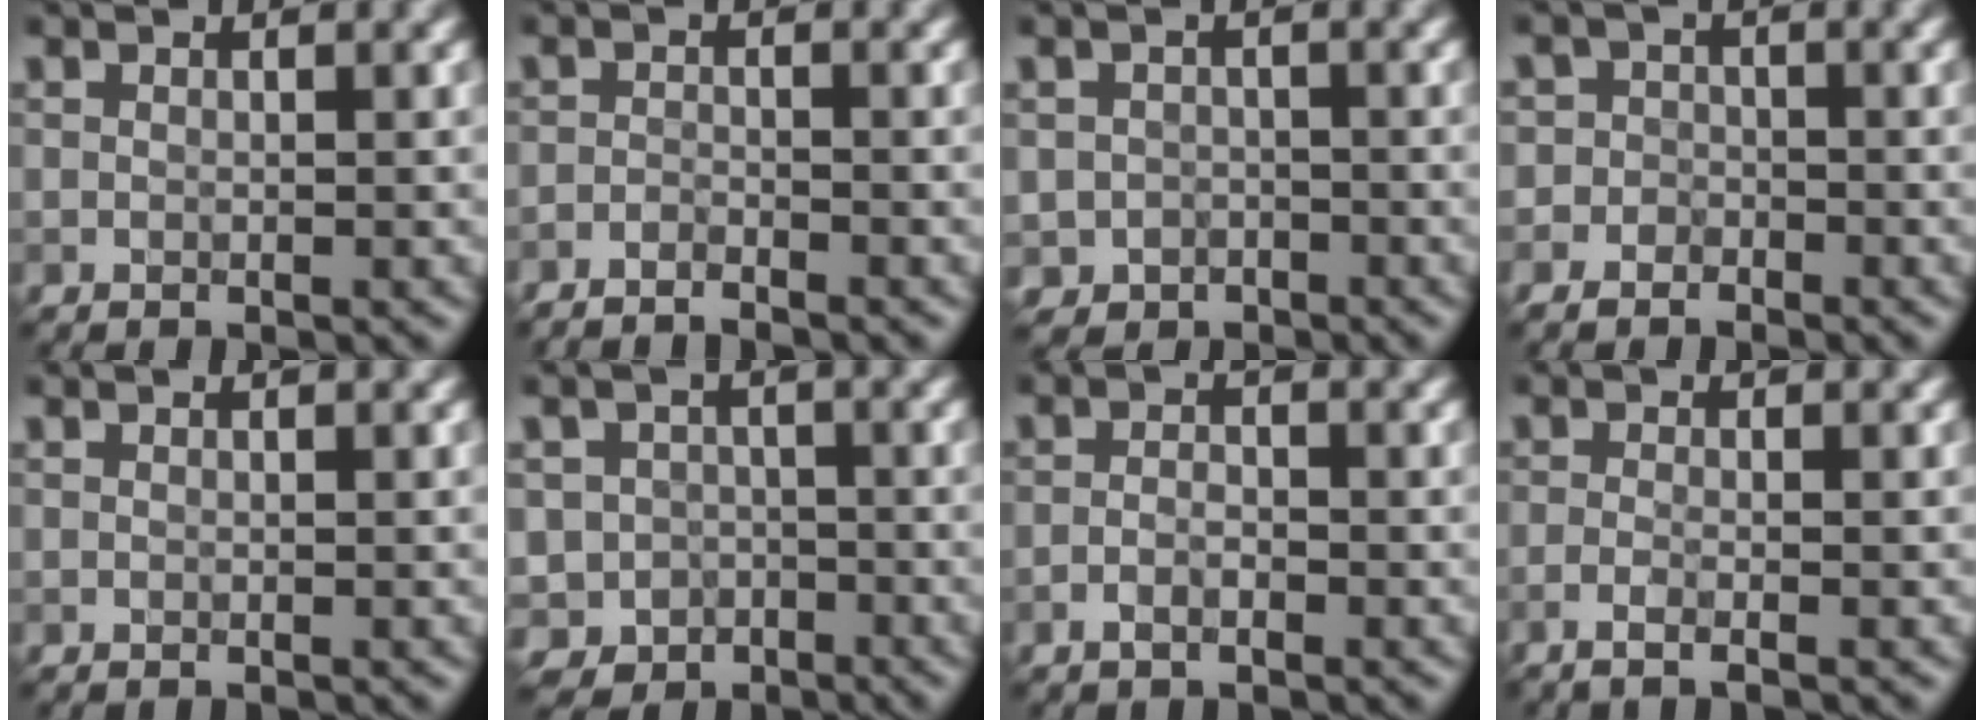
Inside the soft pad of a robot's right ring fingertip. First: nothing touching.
{"total": 1.7, "force": [-1.6, 0.1, 0.6], "torque": [-0.012, 0.000, -0.033]}
{"total": 1.9, "force": [-0.9, 1.7, 0.1], "torque": [0.009, -0.002, -0.017]}
{"total": 3.0, "force": [-1.8, 2.4, -0.2], "torque": [0.044, 0.011, -0.047]}
{"total": 0.0}
{"total": 4.3, "force": [-2.1, 3.7, 0.5], "torque": [0.009, 0.000, -0.039]}
{"total": 1.5, "force": [-0.8, 0.6, 1.1], "torque": [-0.023, 0.000, -0.019]}
{"total": 1.7, "force": [-0.8, 0.5, 1.4], "torque": [-0.019, -0.003, -0.025]}